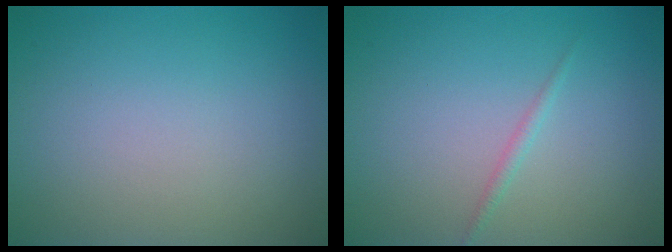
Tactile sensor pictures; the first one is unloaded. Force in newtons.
{"total": 0.8, "press": 0.8, "slide": 0.1}